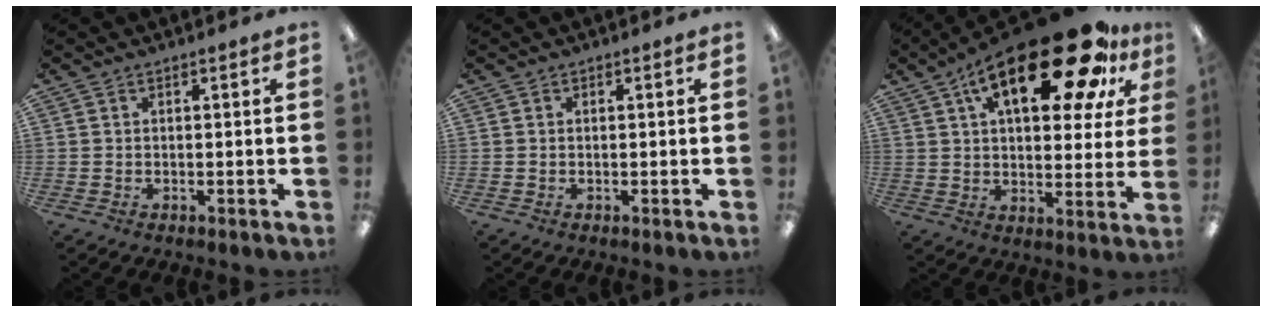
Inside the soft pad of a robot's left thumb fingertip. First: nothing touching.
{"total": 0.0}
{"total": 26.2, "force": [13.8, 10.6, 19.5], "torque": [-0.293, -0.066, 0.219]}